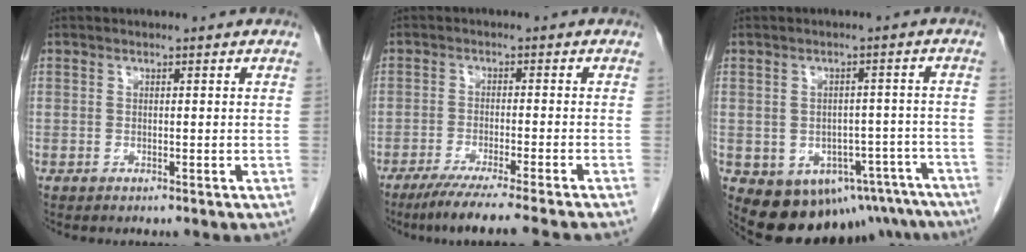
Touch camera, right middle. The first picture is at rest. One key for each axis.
{"total": 11.2, "fx": -9.3, "fy": -1.4, "fz": 6.1, "tx": -0.064, "ty": -0.035, "tz": -0.141}
{"total": 16.1, "fx": -10.9, "fy": 9.8, "fz": 6.8, "tx": -0.082, "ty": 0.028, "tz": -0.113}